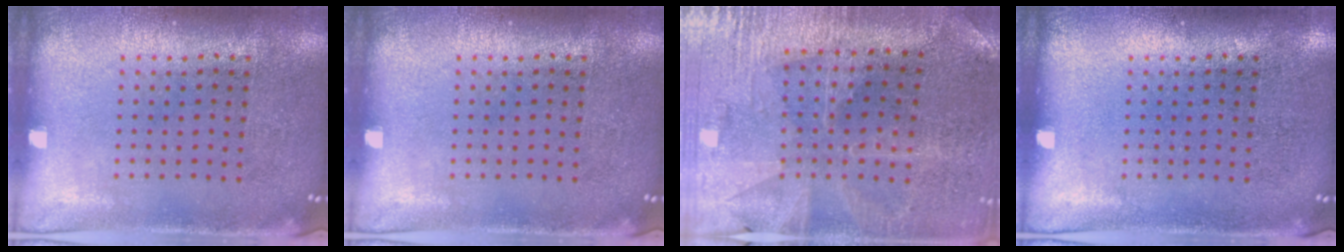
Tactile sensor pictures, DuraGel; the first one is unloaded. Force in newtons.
{"total": 0.0}
{"total": 1.4, "press": 1.3, "slide": 0.4}
{"total": 0.0}